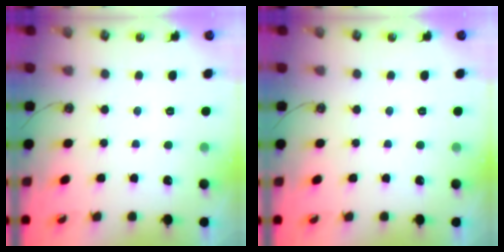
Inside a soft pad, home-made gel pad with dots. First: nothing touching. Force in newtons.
{"total": 0.0}